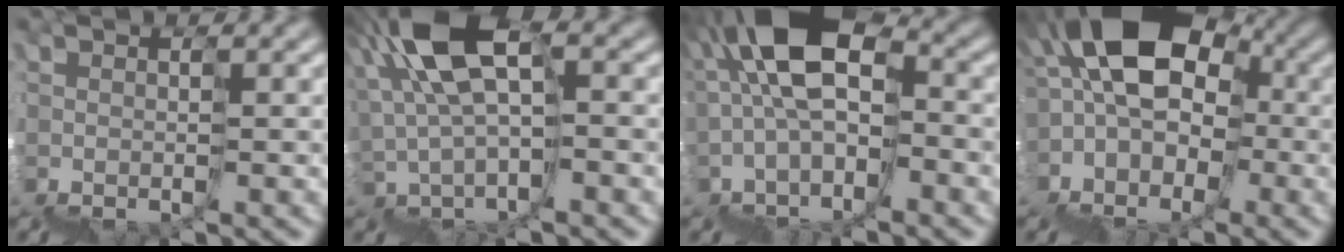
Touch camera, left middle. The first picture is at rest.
{"total": 6.7, "force": [3.6, 3.2, 4.8], "torque": [-0.107, 0.030, 0.051]}
{"total": 7.4, "force": [0.6, 4.5, 5.8], "torque": [-0.090, 0.044, 0.001]}
{"total": 9.0, "force": [0.6, 7.4, 5.2], "torque": [-0.055, 0.030, -0.002]}